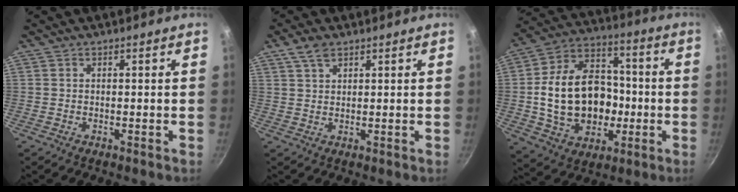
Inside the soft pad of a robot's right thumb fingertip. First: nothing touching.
{"total": 3.8, "force": [2.5, 1.9, 2.2], "torque": [-0.036, -0.005, 0.047]}
{"total": 21.5, "force": [-1.8, 15.8, 14.4], "torque": [-0.213, 0.040, -0.024]}